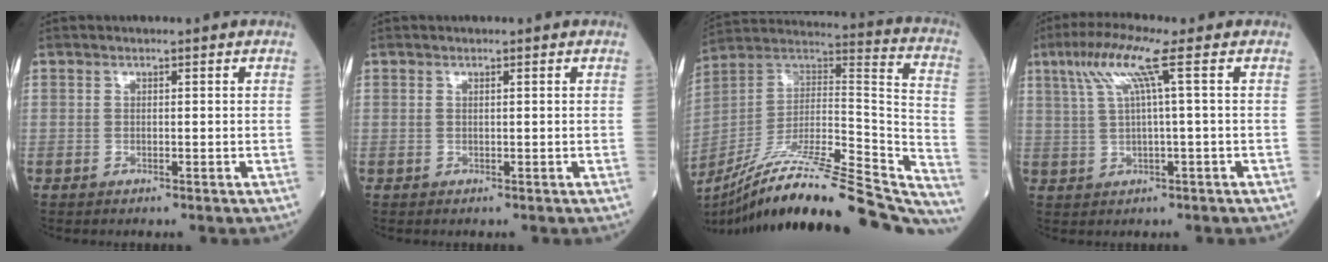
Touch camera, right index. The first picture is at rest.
{"total": 0.0}
{"total": 37.2, "force": [-31.7, 3.8, 19.1], "torque": [-0.239, -0.037, -0.462]}
{"total": 6.6, "force": [2.6, -0.9, 6.0], "torque": [-0.126, 0.021, 0.057]}